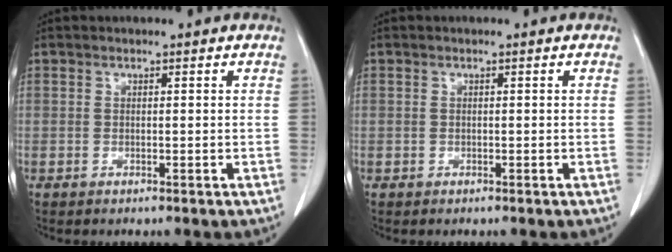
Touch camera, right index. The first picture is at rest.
{"total": 0.0}